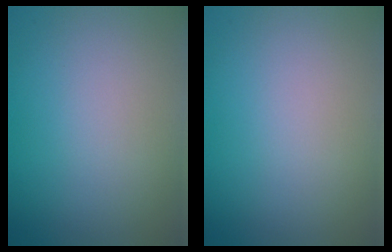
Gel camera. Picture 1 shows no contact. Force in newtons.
{"total": 0.0}